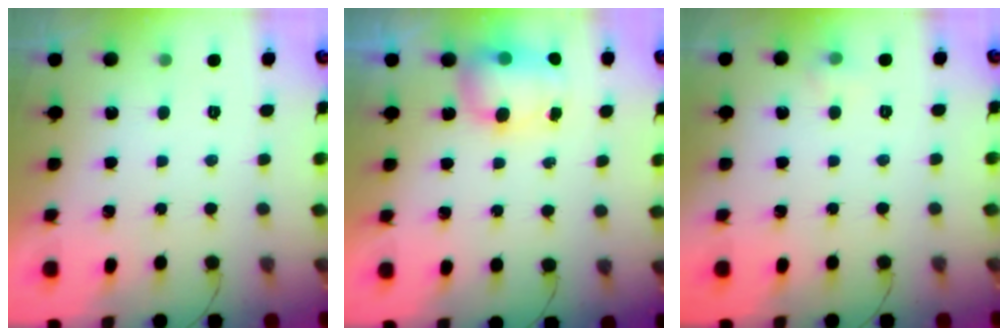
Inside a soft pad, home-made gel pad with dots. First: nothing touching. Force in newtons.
{"total": 7.0, "press": 6.9, "slide": 1.3}
{"total": 6.5, "press": 3.6, "slide": 5.4}